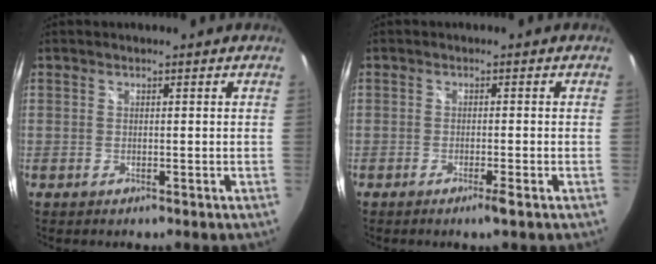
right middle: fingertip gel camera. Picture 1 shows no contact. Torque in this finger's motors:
{"motor_torque": [-0.25, -0.14, 0.04, 0.00]}